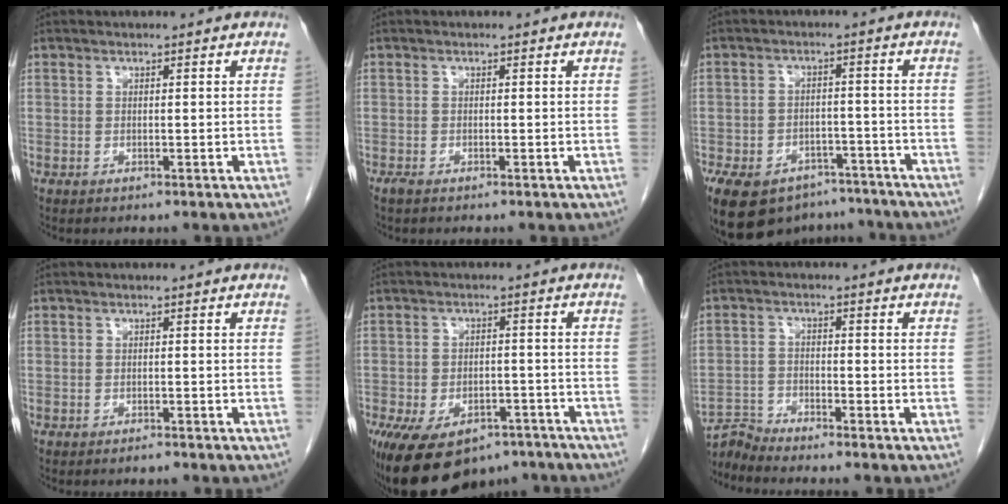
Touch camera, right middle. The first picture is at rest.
{"total": 1.0, "force": [-0.9, 0.4, 0.4], "torque": [-0.016, -0.003, -0.013]}
{"total": 19.5, "force": [-13.0, 12.1, 8.0], "torque": [-0.221, -0.008, -0.176]}
{"total": 0.7, "force": [-0.6, 0.1, 0.3], "torque": [-0.008, -0.001, -0.007]}
{"total": 15.3, "force": [-10.5, 8.1, 7.7], "torque": [-0.159, -0.006, -0.147]}
{"total": 3.8, "force": [-3.5, -1.2, -0.8], "torque": [0.014, -0.013, -0.067]}